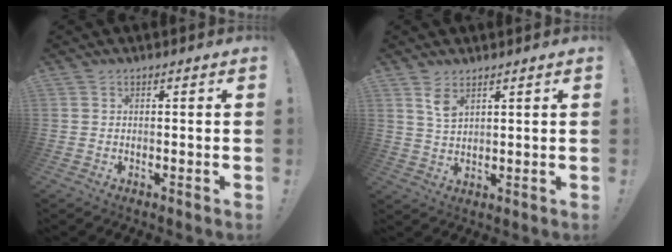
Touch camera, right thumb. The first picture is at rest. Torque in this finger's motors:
{"motor_torque": [0.00, 0.03, 0.24, 0.15, 0.00]}